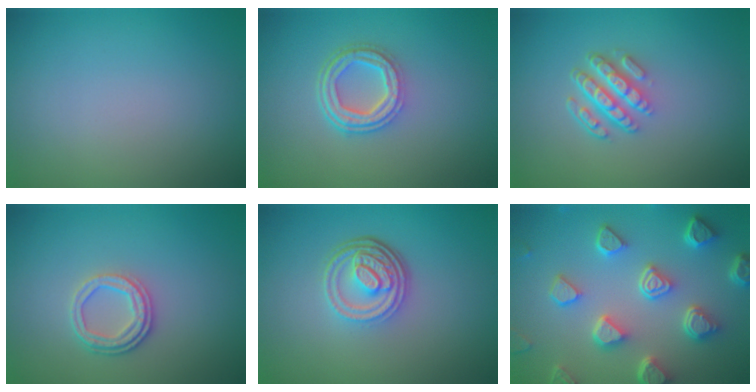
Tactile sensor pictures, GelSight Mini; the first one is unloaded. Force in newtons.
{"total": 3.9, "press": 2.9, "slide": 2.6}
{"total": 4.2, "press": 3.1, "slide": 2.9}
{"total": 2.6, "press": 2.3, "slide": 1.3}
{"total": 4.7, "press": 3.4, "slide": 3.2}
{"total": 6.6, "press": 5.3, "slide": 4.0}